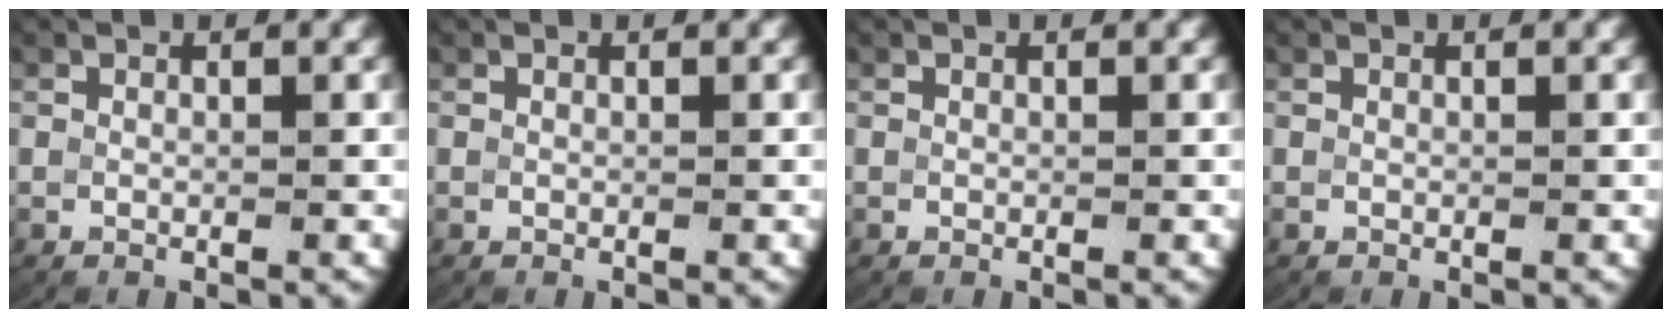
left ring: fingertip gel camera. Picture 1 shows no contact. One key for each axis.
{"total": 0.0}
{"total": 0.0}
{"total": 0.0}